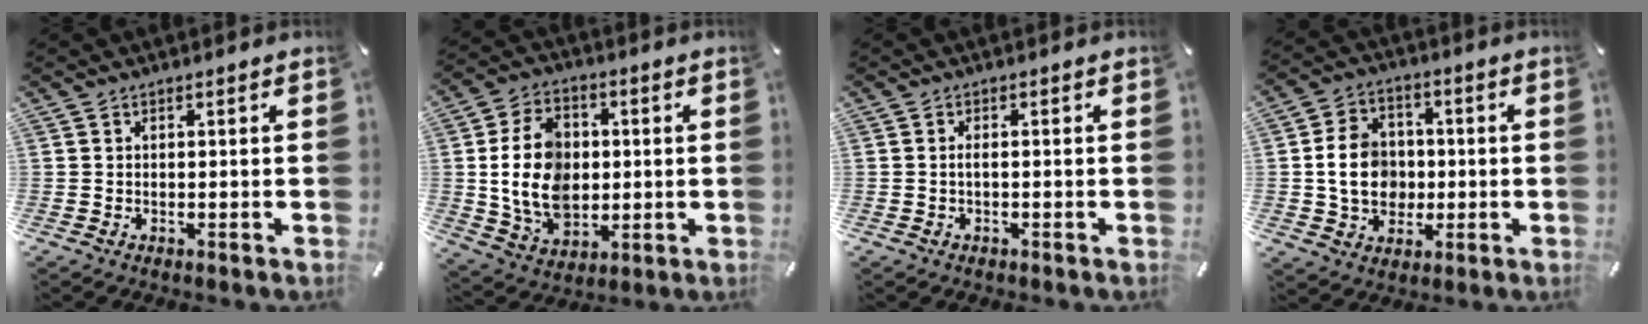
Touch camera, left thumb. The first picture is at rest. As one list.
[{"total": 15.4, "force": [0.6, 11.7, 10.0], "torque": [-0.202, 0.007, 0.009]}, {"total": 1.2, "force": [-0.3, 0.4, 1.1], "torque": [-0.022, 0.000, -0.006]}, {"total": 10.9, "force": [-0.3, 9.3, 5.6], "torque": [-0.104, 0.012, -0.004]}]